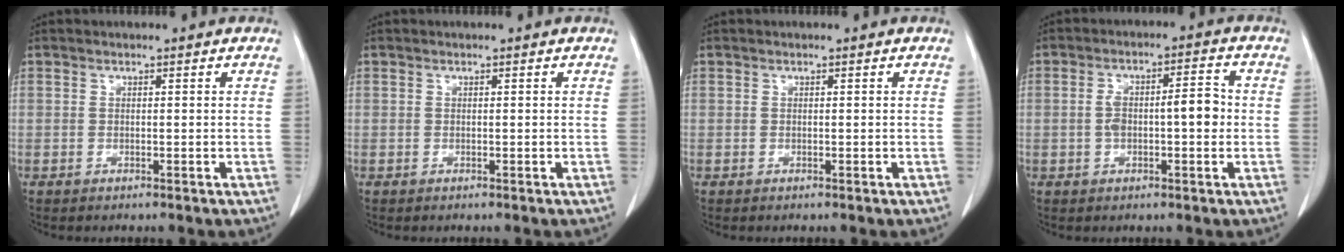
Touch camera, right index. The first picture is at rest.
{"total": 0.0}
{"total": 0.0}
{"total": 6.9, "force": [-0.4, 2.2, 6.5], "torque": [-0.119, 0.025, -0.005]}